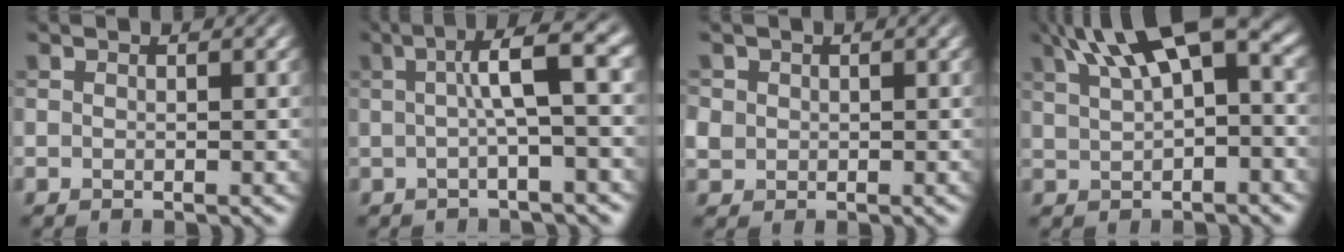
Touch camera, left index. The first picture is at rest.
{"total": 6.1, "force": [1.0, 1.2, 5.9], "torque": [-0.081, 0.022, 0.006]}
{"total": 1.7, "force": [0.3, 1.6, 0.4], "torque": [-0.007, -0.001, 0.006]}
{"total": 10.7, "force": [4.8, 4.1, 8.6], "torque": [-0.156, 0.024, 0.079]}